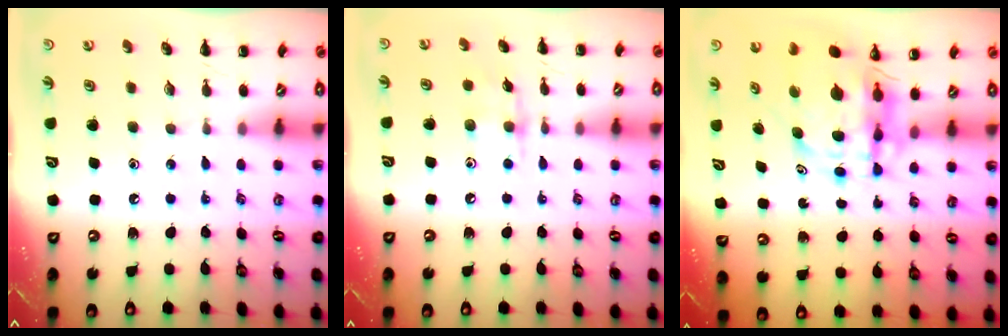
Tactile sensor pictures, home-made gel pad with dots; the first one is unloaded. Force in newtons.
{"total": 5.5, "press": 5.5, "slide": 0.7}
{"total": 7.1, "press": 6.9, "slide": 1.4}